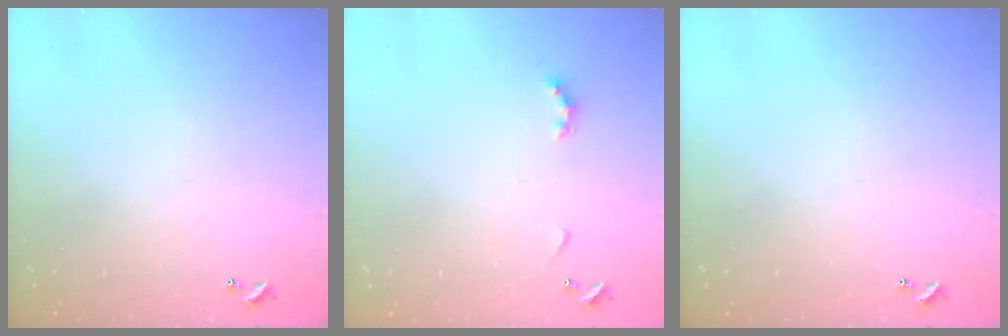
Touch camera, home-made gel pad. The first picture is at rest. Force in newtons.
{"total": 2.9, "press": 2.8, "slide": 0.6}
{"total": 0.0}